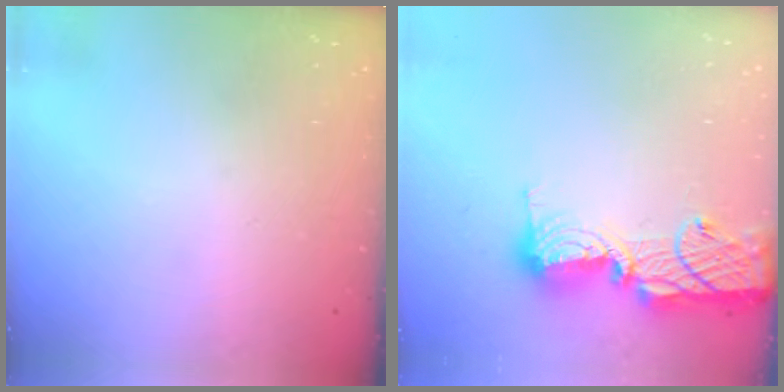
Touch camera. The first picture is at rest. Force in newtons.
{"total": 16.6, "press": 16.1, "slide": 4.0}